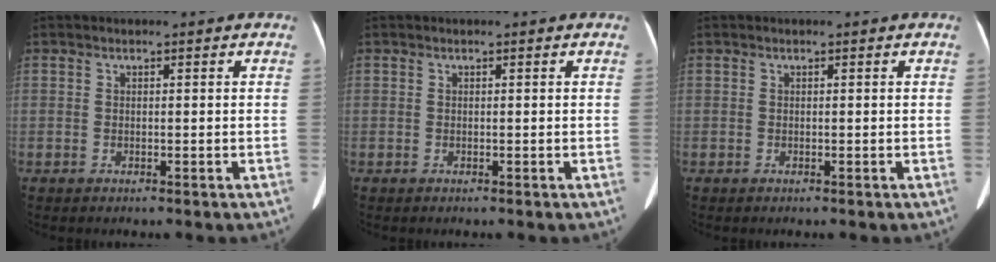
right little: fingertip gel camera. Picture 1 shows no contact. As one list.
[{"total": 0.0}, {"total": 0.0}]